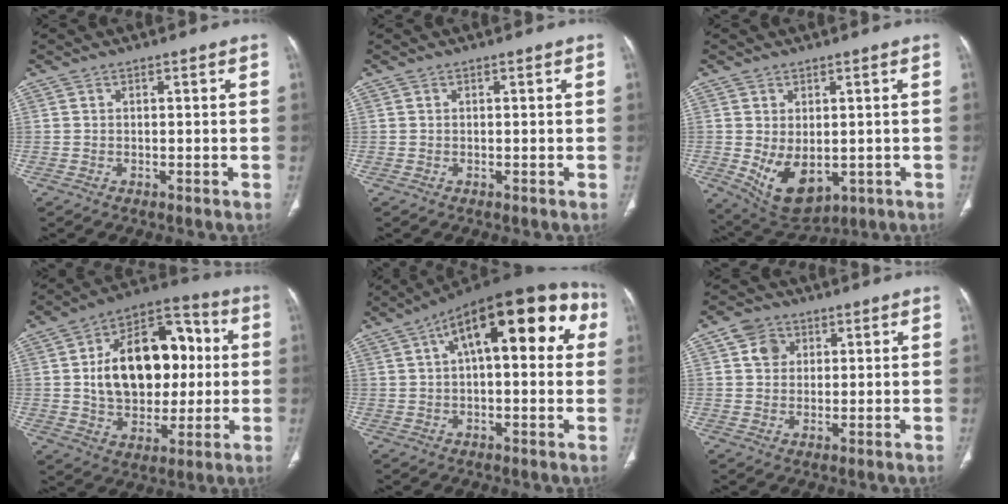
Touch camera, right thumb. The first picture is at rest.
{"total": 0.0}
{"total": 9.5, "force": [-1.4, 6.0, 7.2], "torque": [-0.110, -0.011, 0.004]}
{"total": 22.1, "force": [2.4, 14.5, 16.5], "torque": [-0.223, 0.022, 0.043]}
{"total": 22.4, "force": [6.8, 9.7, 19.0], "torque": [-0.254, 0.047, 0.092]}
{"total": 5.0, "force": [1.8, 4.1, 2.1], "torque": [-0.016, -0.004, 0.032]}